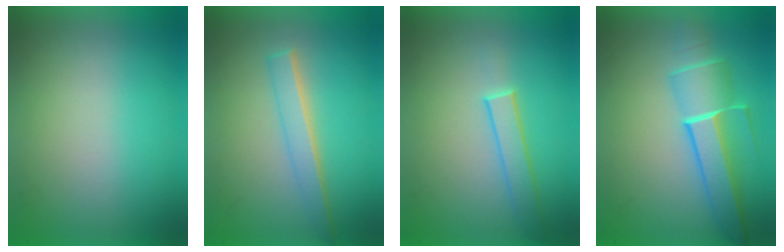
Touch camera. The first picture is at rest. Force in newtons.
{"total": 2.3}
{"total": 1.9}
{"total": 5.0}